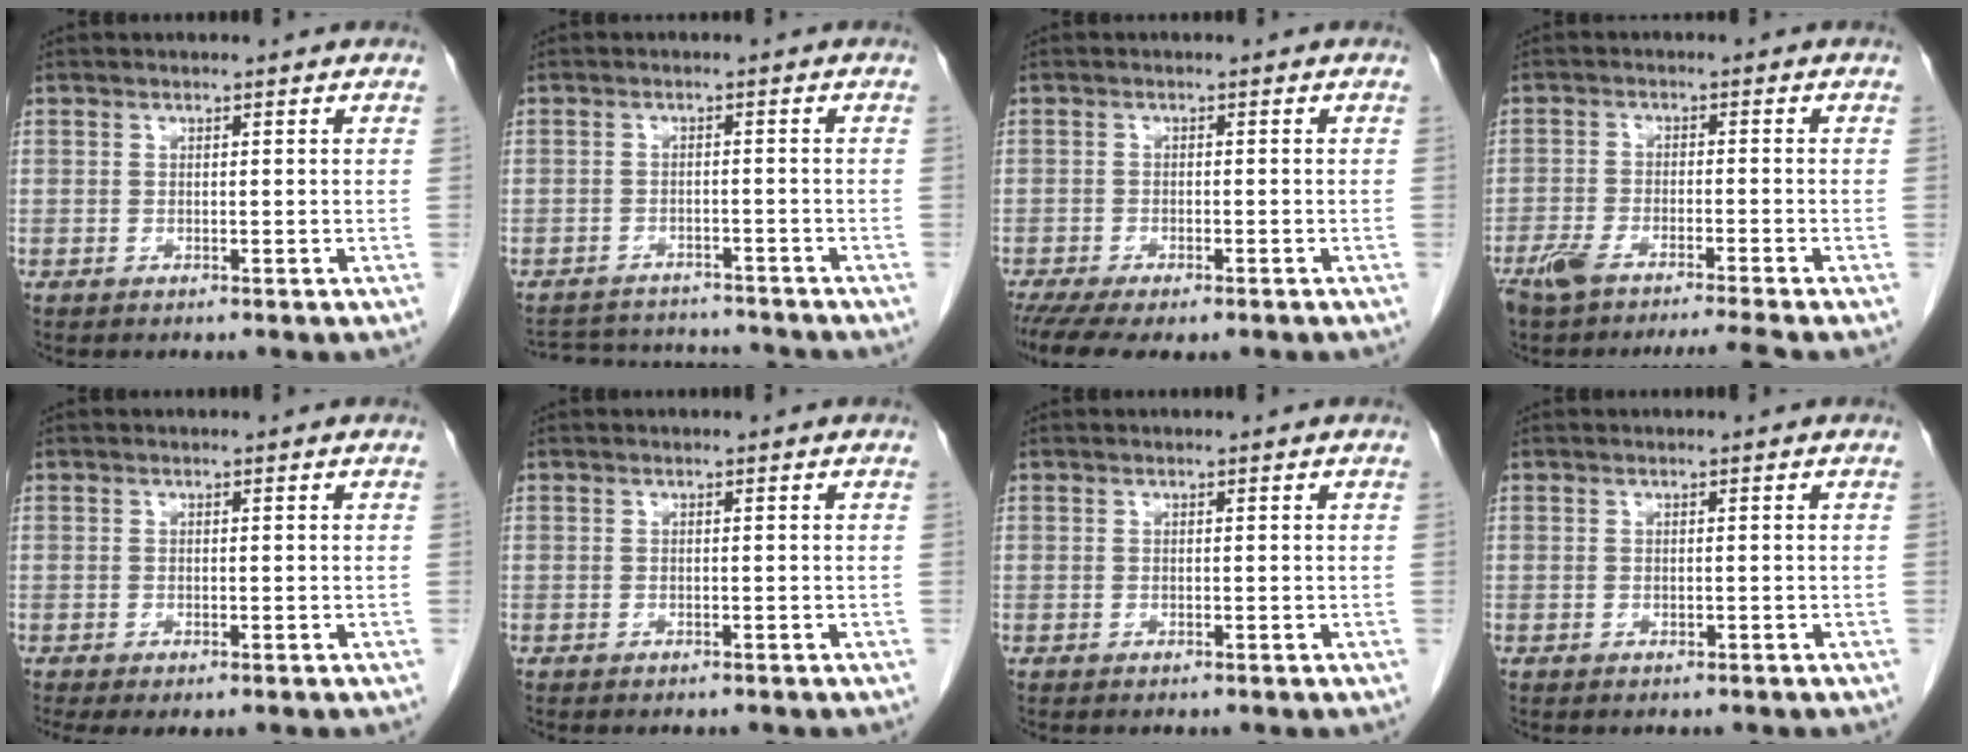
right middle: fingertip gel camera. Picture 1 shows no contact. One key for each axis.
{"total": 9.8, "fx": -9.5, "fy": 1.7, "fz": 1.8, "tx": -0.034, "ty": 0.011, "tz": -0.131}
{"total": 8.8, "fx": -6.7, "fy": 2.7, "fz": 5.1, "tx": -0.082, "ty": -0.011, "tz": -0.100}
{"total": 8.5, "fx": -7.0, "fy": -0.3, "fz": 4.7, "tx": -0.076, "ty": -0.015, "tz": -0.117}
{"total": 2.7, "fx": -2.0, "fy": 0.8, "fz": 1.6, "tx": -0.022, "ty": -0.011, "tz": -0.028}
{"total": 1.3, "fx": -1.2, "fy": 0.3, "fz": 0.4, "tx": -0.015, "ty": -0.005, "tz": -0.015}
{"total": 0.0}
{"total": 0.0}